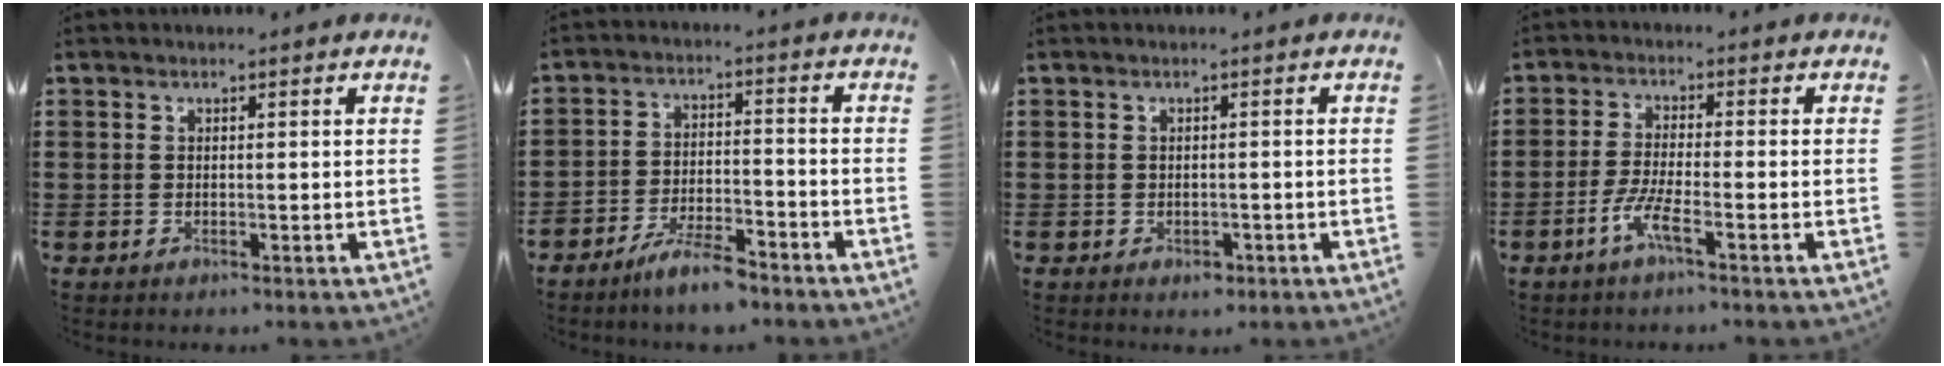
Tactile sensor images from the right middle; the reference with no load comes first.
{"total": 5.9, "force": [-5.3, 0.6, 2.5], "torque": [-0.053, -0.001, -0.102]}
{"total": 1.0, "force": [-0.5, 0.7, 0.5], "torque": [-0.010, -0.001, -0.009]}
{"total": 4.8, "force": [-2.6, 0.6, 3.9], "torque": [-0.086, -0.004, -0.053]}